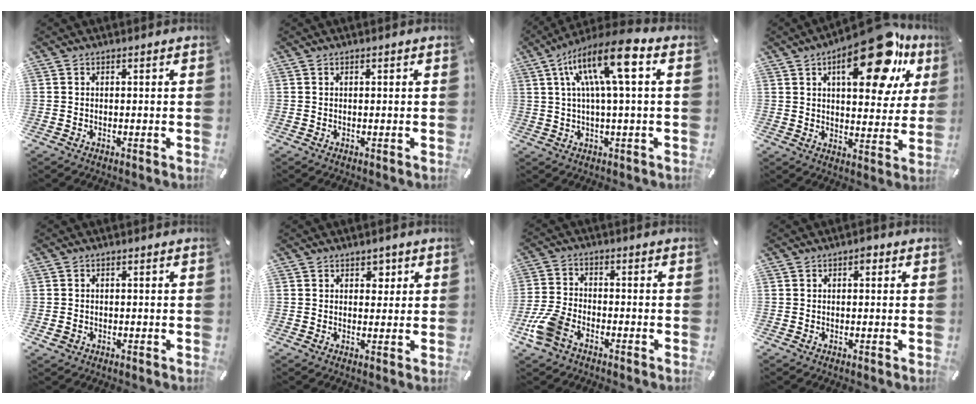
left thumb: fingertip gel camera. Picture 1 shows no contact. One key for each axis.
{"total": 0.0}
{"total": 14.7, "fx": 4.5, "fy": 3.7, "fz": 13.5, "tx": -0.240, "ty": -0.003, "tz": 0.072}
{"total": 23.1, "fx": 12.3, "fy": 10.1, "fz": 16.8, "tx": -0.228, "ty": -0.060, "tz": 0.192}
{"total": 1.4, "fx": -0.5, "fy": 1.2, "fz": 0.5, "tx": -0.009, "ty": 0.004, "tz": -0.011}
{"total": 2.9, "fx": 1.4, "fy": 2.2, "fz": 1.2, "tx": 0.006, "ty": -0.007, "tz": 0.016}
{"total": 8.1, "fx": -4.7, "fy": 4.4, "fz": 5.0, "tx": -0.126, "ty": 0.009, "tz": -0.093}
{"total": 1.5, "fx": 0.2, "fy": 1.0, "fz": 1.1, "tx": -0.014, "ty": 0.005, "tz": 0.000}